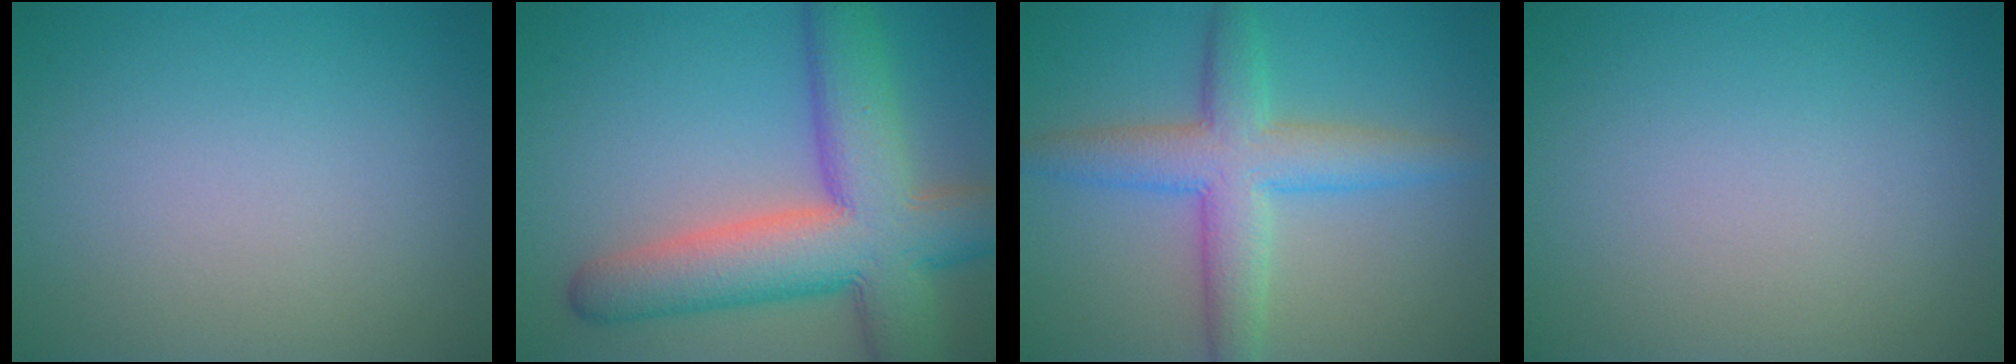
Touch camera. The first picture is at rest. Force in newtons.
{"total": 11.1, "press": 11.1, "slide": 0.5}
{"total": 5.8, "press": 5.8, "slide": 0.1}
{"total": 0.0}